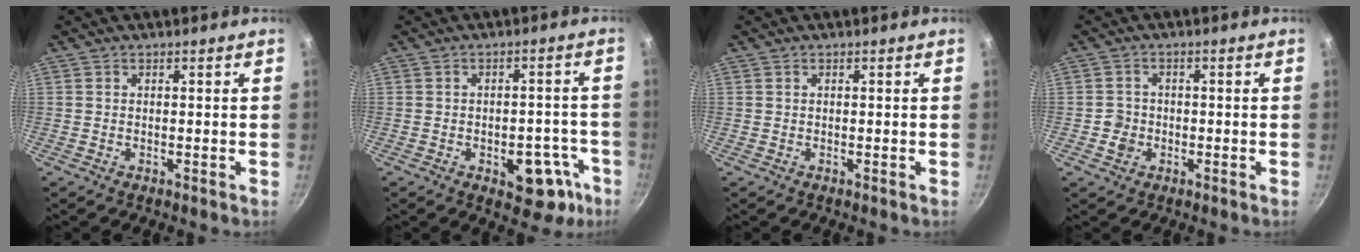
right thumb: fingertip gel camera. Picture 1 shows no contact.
{"total": 10.8, "force": [-4.8, 6.3, 7.4], "torque": [-0.036, 0.032, -0.054]}
{"total": 0.0}
{"total": 3.1, "force": [-0.9, 2.9, 0.9], "torque": [0.000, 0.013, -0.018]}